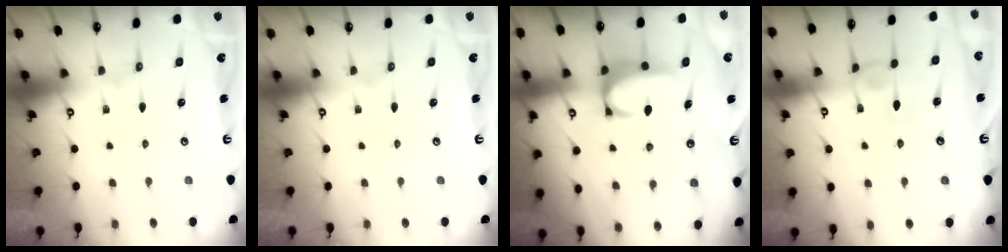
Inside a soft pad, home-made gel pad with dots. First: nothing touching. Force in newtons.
{"total": 0.0}
{"total": 2.6, "press": 2.5, "slide": 0.7}
{"total": 2.4, "press": 2.4, "slide": 0.2}